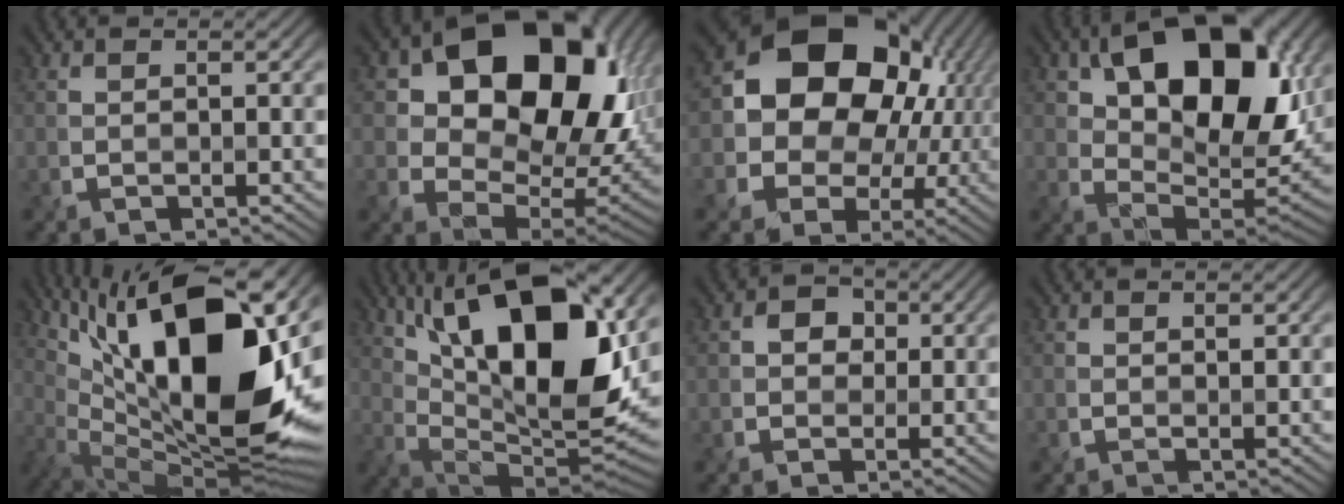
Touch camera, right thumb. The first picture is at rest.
{"total": 18.1, "force": [6.0, 12.4, 11.8], "torque": [-0.182, 0.000, 0.112]}
{"total": 16.2, "force": [2.3, 12.9, 9.5], "torque": [-0.153, -0.013, 0.043]}
{"total": 16.6, "force": [5.9, 9.8, 12.0], "torque": [-0.180, -0.005, 0.101]}
{"total": 20.7, "force": [6.7, 8.6, 17.6], "torque": [-0.279, 0.029, 0.110]}
{"total": 19.3, "force": [7.4, 8.3, 15.8], "torque": [-0.276, 0.017, 0.127]}
{"total": 2.6, "force": [0.1, 2.4, 0.9], "torque": [-0.015, -0.002, -0.004]}
{"total": 0.5, "force": [0.3, 0.2, 0.3], "torque": [-0.005, -0.004, 0.007]}